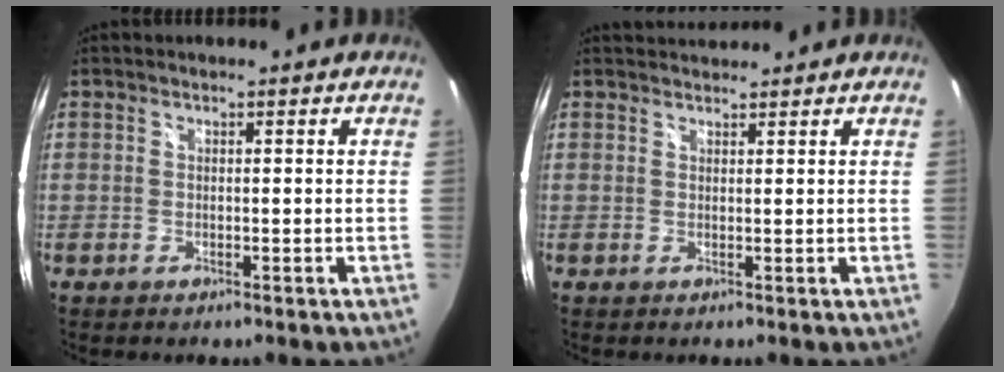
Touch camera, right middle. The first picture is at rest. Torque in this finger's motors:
{"motor_torque": [-0.64, -0.78, -0.05, 0.00]}